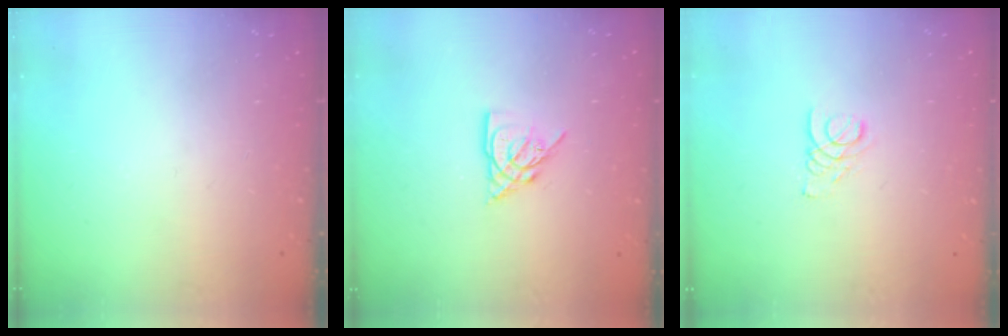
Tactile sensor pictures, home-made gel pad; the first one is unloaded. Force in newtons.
{"total": 6.1, "press": 6.1, "slide": 0.4}
{"total": 1.9, "press": 1.9, "slide": 0.2}